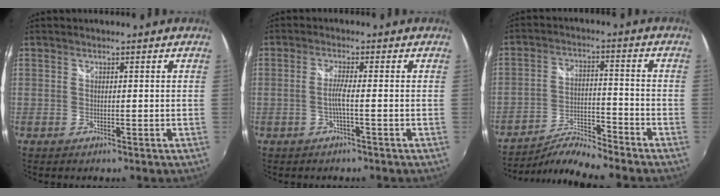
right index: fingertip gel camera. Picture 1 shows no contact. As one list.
[{"total": 2.5, "force": [-0.9, -0.6, 2.2], "torque": [-0.044, -0.002, -0.019]}, {"total": 8.1, "force": [-7.9, -0.9, 1.3], "torque": [-0.036, 0.012, -0.149]}]